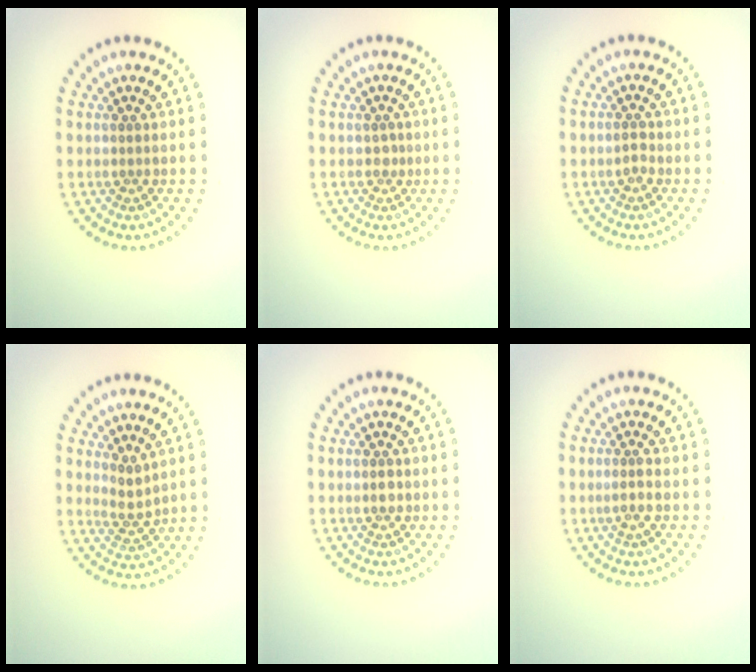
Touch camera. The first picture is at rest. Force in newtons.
{"total": 0.6, "press": 0.5, "slide": 0.4}
{"total": 1.1, "press": 1.1, "slide": 0.3}
{"total": 1.9, "press": 1.4, "slide": 1.2}
{"total": 1.1, "press": 1.1, "slide": 0.2}
{"total": 1.5, "press": 1.3, "slide": 0.8}